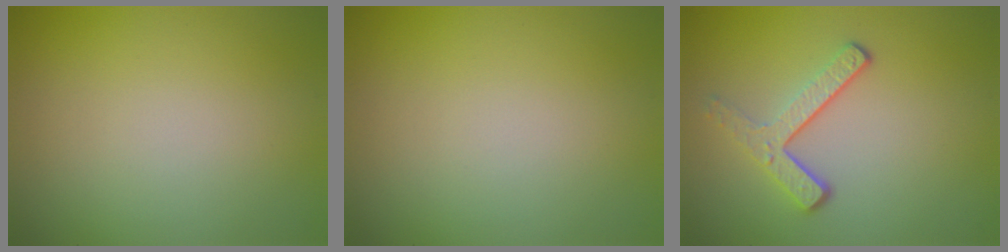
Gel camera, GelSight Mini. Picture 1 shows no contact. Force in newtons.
{"total": 0.0}
{"total": 3.3, "press": 2.3, "slide": 2.3}